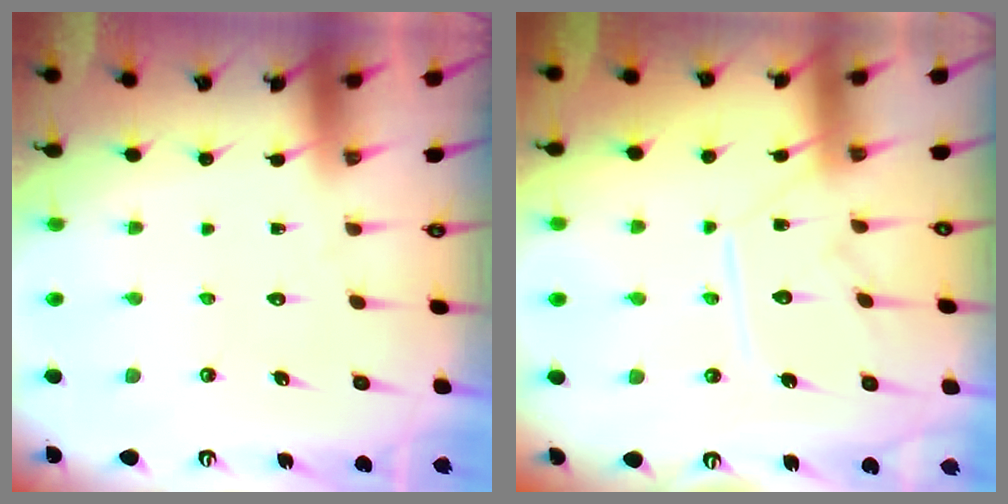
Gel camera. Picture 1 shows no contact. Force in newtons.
{"total": 10.0, "press": 9.9, "slide": 0.5}